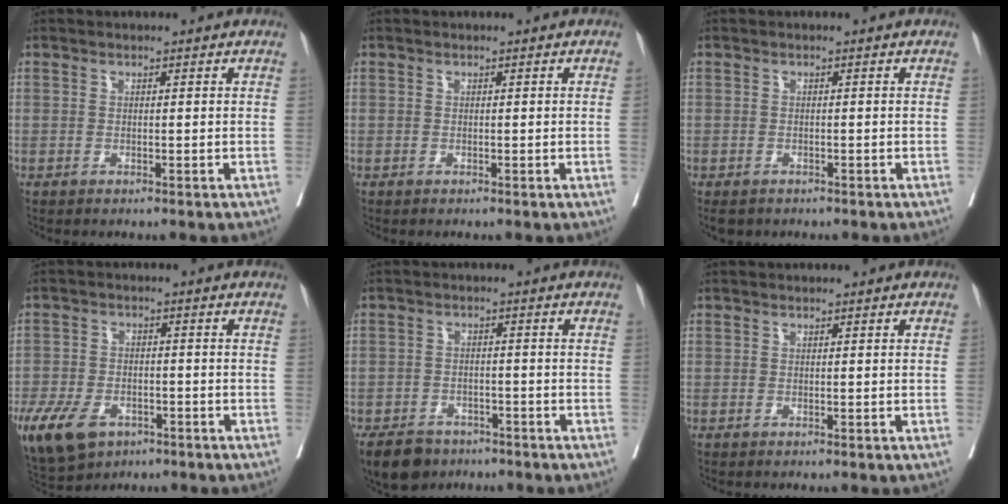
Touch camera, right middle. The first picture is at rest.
{"total": 0.6, "force": [0.0, -0.2, 0.5], "torque": [-0.005, 0.001, -0.003]}
{"total": 2.5, "force": [-2.0, 1.3, 0.7], "torque": [-0.012, -0.003, -0.027]}
{"total": 12.7, "force": [-7.1, 8.0, 6.8], "torque": [-0.156, -0.004, -0.112]}
{"total": 7.9, "force": [-5.9, 4.6, 2.6], "torque": [-0.047, -0.003, -0.094]}
{"total": 0.0}